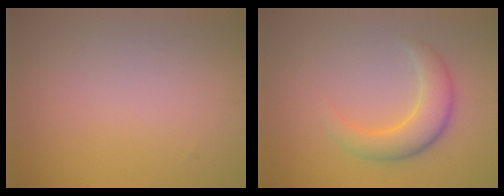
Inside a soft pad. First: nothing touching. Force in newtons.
{"total": 4.0, "press": 4.0, "slide": 0.1}